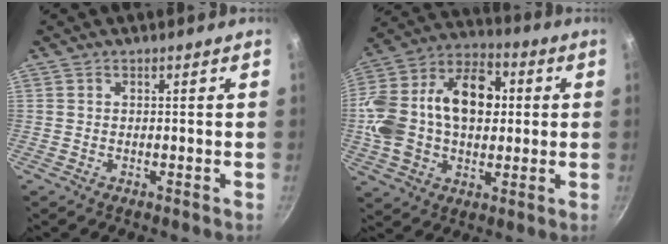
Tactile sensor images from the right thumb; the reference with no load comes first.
{"total": 22.5, "force": [1.8, 15.3, 16.4], "torque": [-0.278, 0.040, 0.017]}